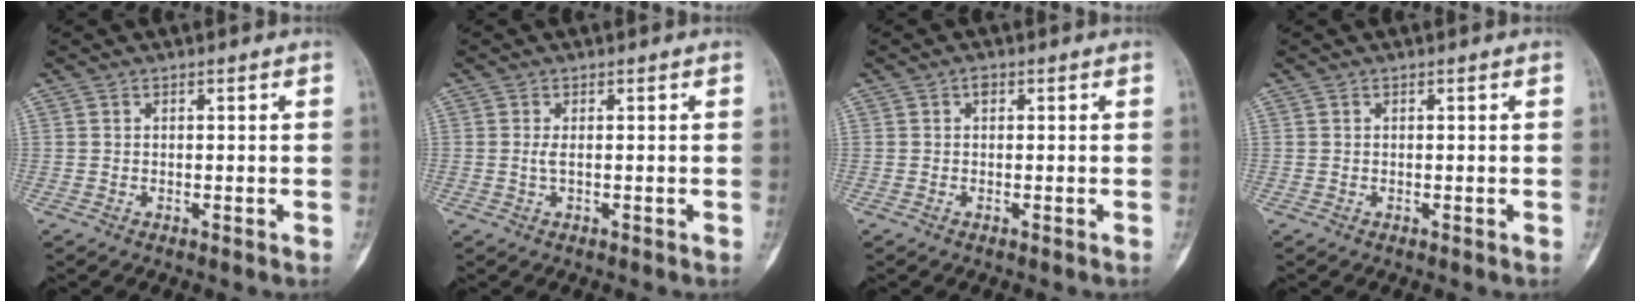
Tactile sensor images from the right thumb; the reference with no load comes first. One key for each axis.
{"total": 1.1, "fx": 0.0, "fy": 0.2, "fz": 1.1, "tx": -0.031, "ty": -0.003, "tz": 0.003}
{"total": 1.0, "fx": 0.1, "fy": 0.6, "fz": 0.8, "tx": -0.010, "ty": 0.004, "tz": -0.002}
{"total": 0.0}